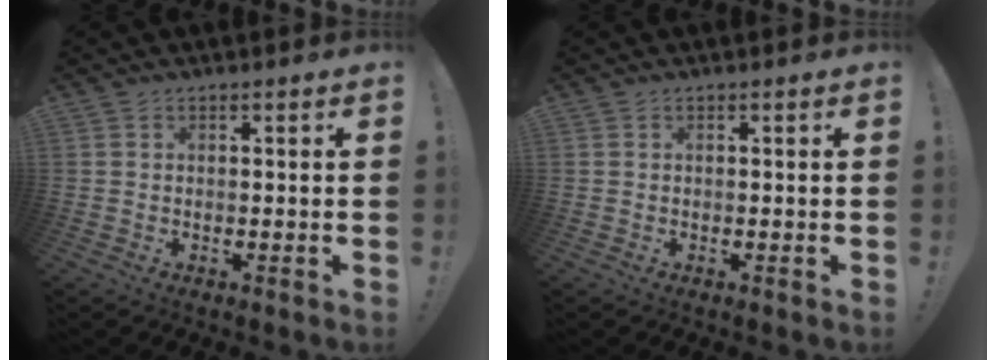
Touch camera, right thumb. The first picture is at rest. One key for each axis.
{"total": 0.0}